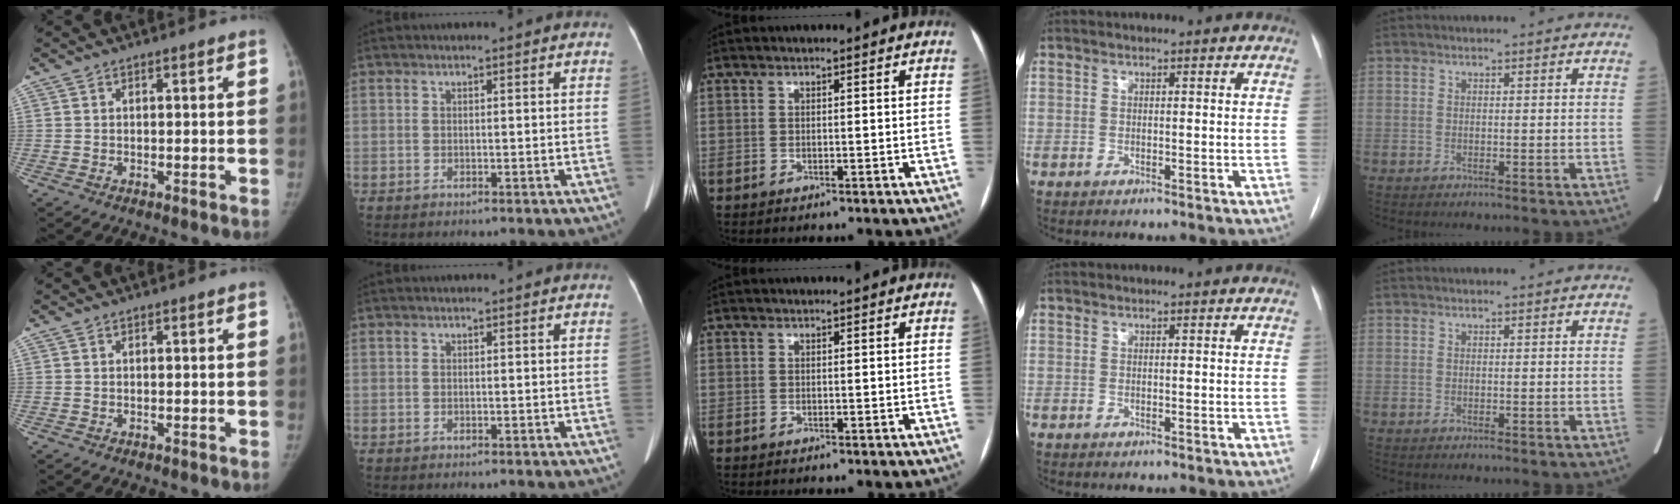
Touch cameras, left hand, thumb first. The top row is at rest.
{}